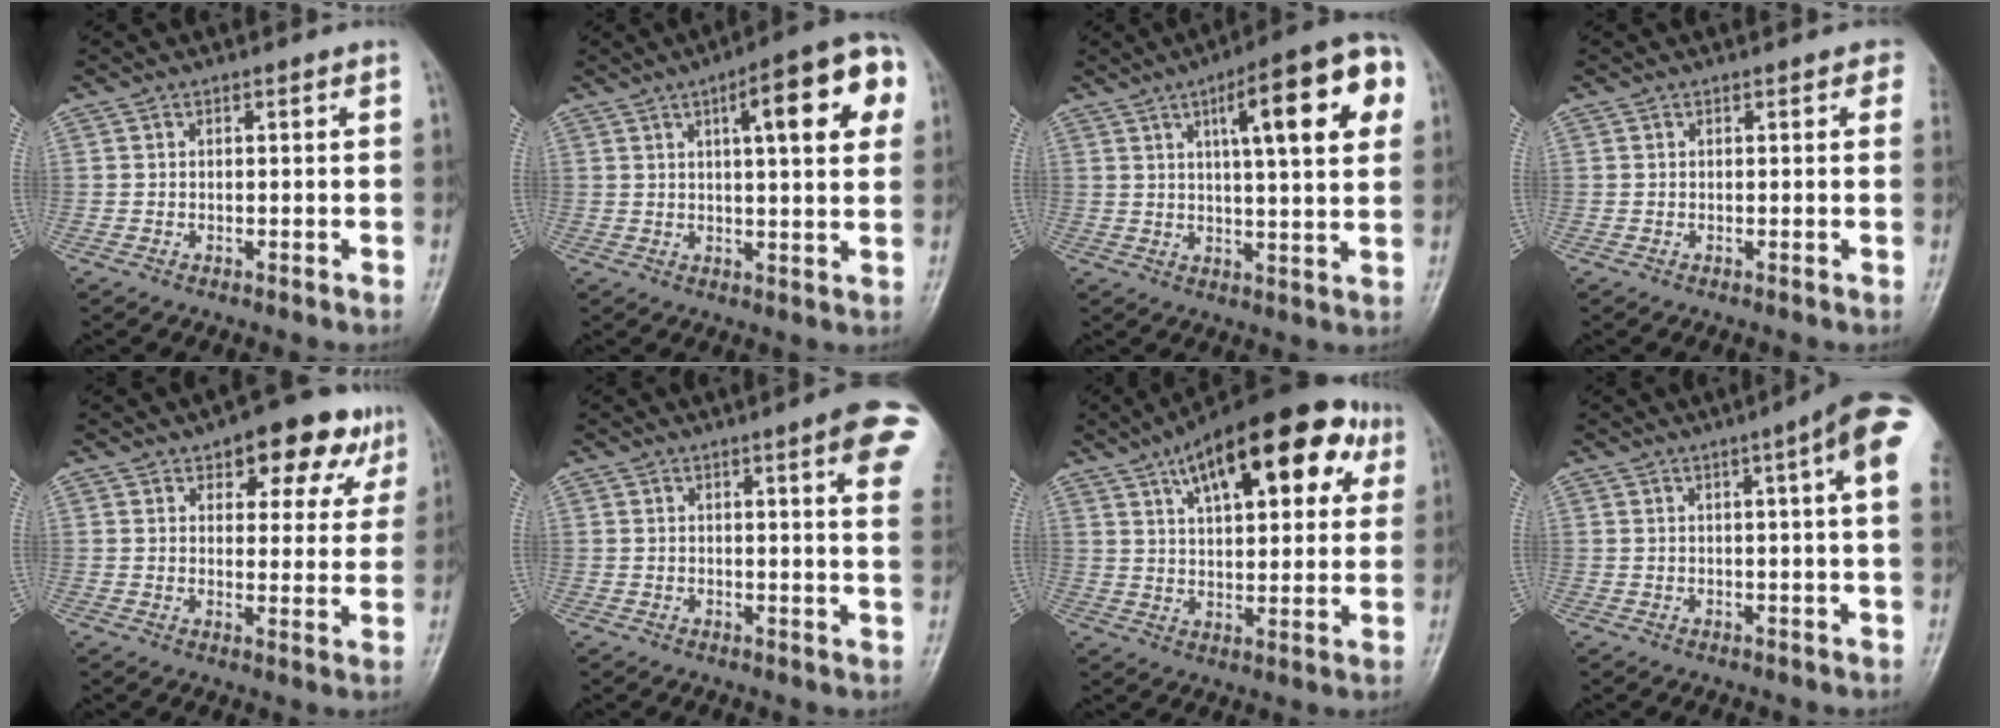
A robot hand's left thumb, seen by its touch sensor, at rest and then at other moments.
{"total": 14.7, "force": [5.1, 4.1, 13.2], "torque": [-0.148, 0.008, 0.058]}
{"total": 17.2, "force": [6.0, 4.5, 15.5], "torque": [-0.188, 0.003, 0.077]}
{"total": 1.6, "force": [0.7, 0.9, 1.1], "torque": [0.008, 0.002, 0.000]}
{"total": 12.3, "force": [7.2, 5.9, 8.1], "torque": [-0.053, -0.020, 0.092]}
{"total": 10.2, "force": [4.7, 1.2, 9.0], "torque": [-0.094, -0.013, 0.048]}
{"total": 22.2, "force": [10.1, 9.5, 17.4], "torque": [-0.227, 0.004, 0.148]}
{"total": 11.1, "force": [4.2, 0.9, 10.2], "torque": [-0.122, 0.004, 0.040]}